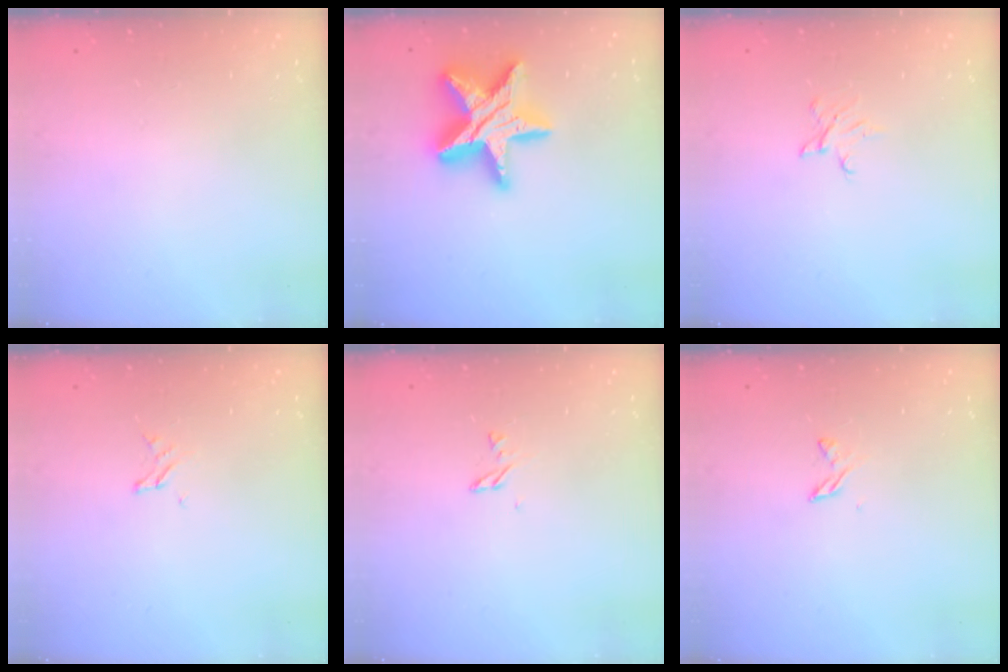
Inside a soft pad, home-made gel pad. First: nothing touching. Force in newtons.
{"total": 20.7, "press": 20.7, "slide": 1.9}
{"total": 3.5, "press": 3.5, "slide": 0.3}
{"total": 1.6, "press": 1.6, "slide": 0.2}
{"total": 4.3, "press": 4.3, "slide": 0.4}
{"total": 3.0, "press": 2.9, "slide": 0.4}